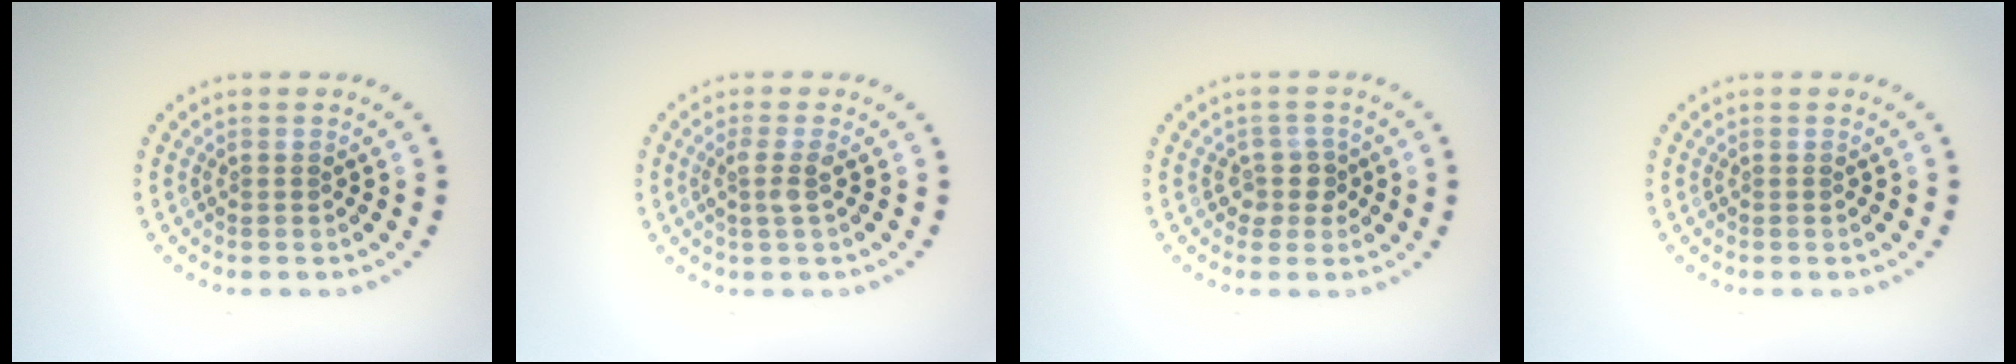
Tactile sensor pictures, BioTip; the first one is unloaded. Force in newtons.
{"total": 1.6, "press": 1.3, "slide": 1.1}
{"total": 2.1, "press": 1.6, "slide": 1.3}
{"total": 0.0}